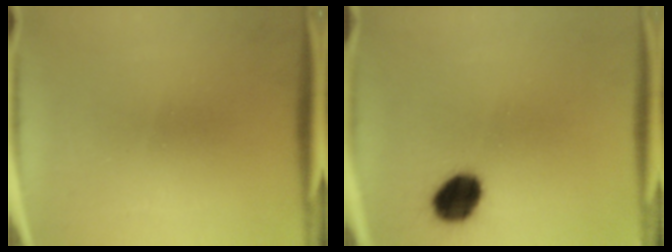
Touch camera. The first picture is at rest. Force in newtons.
{"total": 9.0}